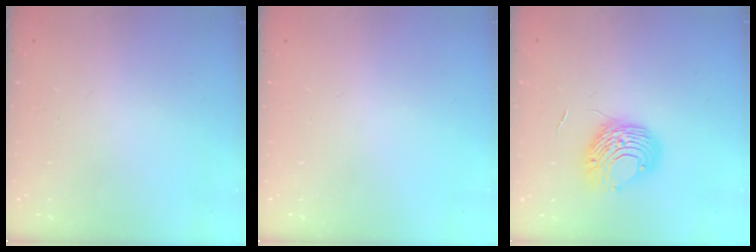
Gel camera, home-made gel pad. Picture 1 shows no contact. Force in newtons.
{"total": 0.0}
{"total": 8.7, "press": 8.7, "slide": 0.4}